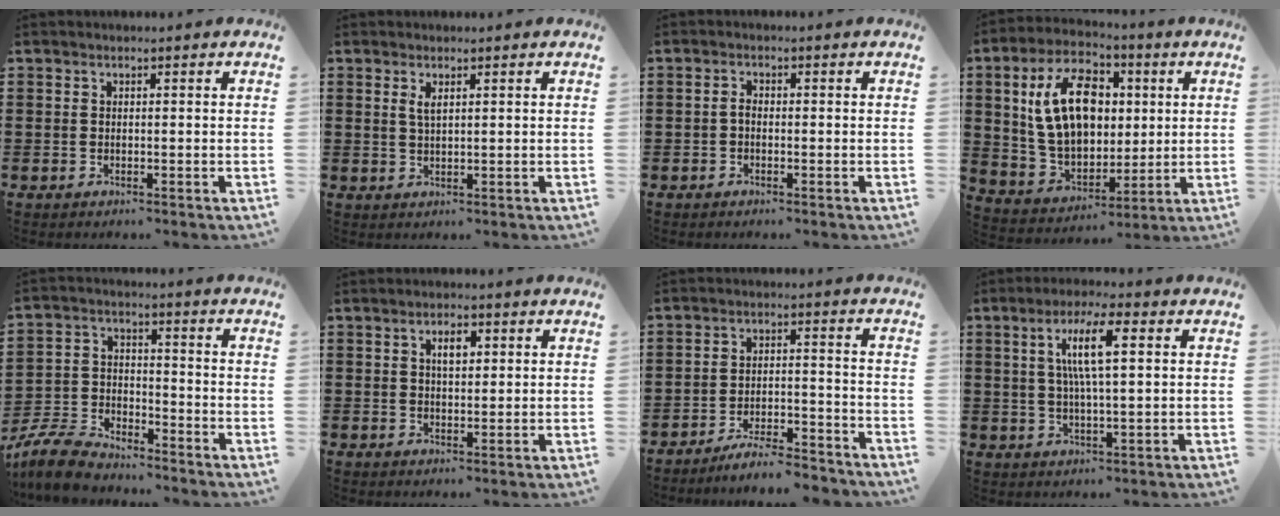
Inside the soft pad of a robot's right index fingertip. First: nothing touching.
{"total": 1.8, "force": [0.9, 0.5, 1.5], "torque": [-0.031, 0.004, 0.014]}
{"total": 1.3, "force": [-0.5, 0.7, 1.0], "torque": [-0.021, 0.000, -0.010]}
{"total": 14.6, "force": [2.8, 9.2, 10.9], "torque": [-0.231, 0.018, 0.049]}
{"total": 7.5, "force": [-7.0, 1.8, 2.2], "torque": [-0.061, 0.013, -0.142]}
{"total": 2.8, "force": [0.8, 1.2, 2.4], "torque": [-0.042, 0.002, 0.012]}
{"total": 5.6, "force": [-5.4, -0.1, 1.6], "torque": [-0.035, -0.004, -0.106]}
{"total": 7.4, "force": [1.9, 1.1, 7.1], "torque": [-0.145, 0.001, 0.025]}